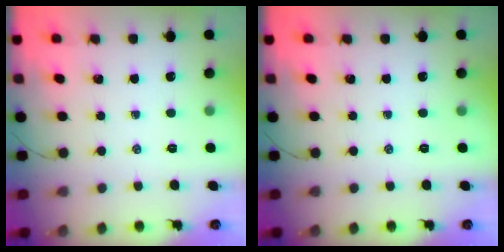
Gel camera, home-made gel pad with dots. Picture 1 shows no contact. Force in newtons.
{"total": 0.0}